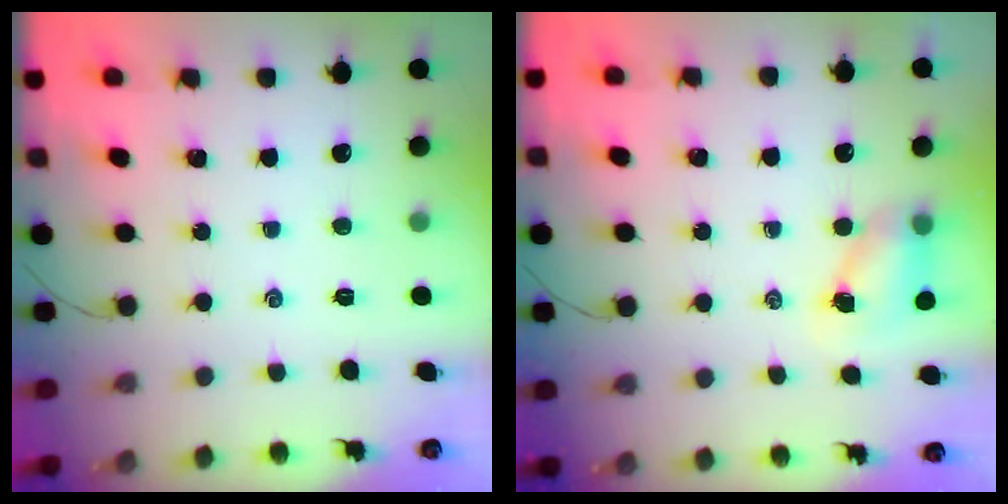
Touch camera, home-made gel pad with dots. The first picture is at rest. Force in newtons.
{"total": 5.5, "press": 5.5, "slide": 0.5}